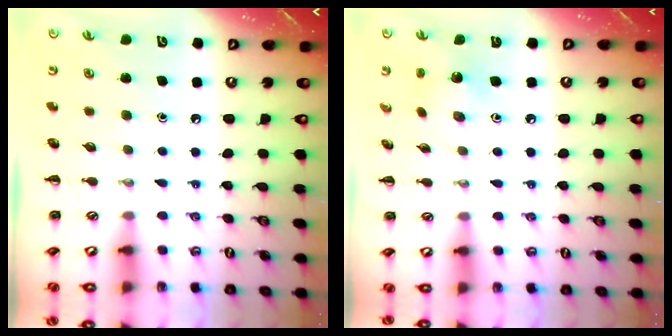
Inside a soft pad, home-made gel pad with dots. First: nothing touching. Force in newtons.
{"total": 2.6, "press": 2.6, "slide": 0.5}